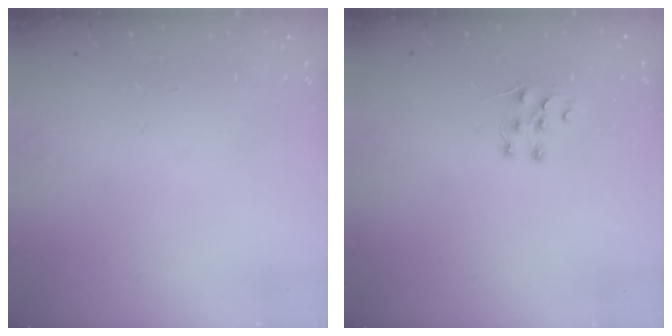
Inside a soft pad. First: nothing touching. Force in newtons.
{"total": 4.7, "press": 4.7, "slide": 0.3}